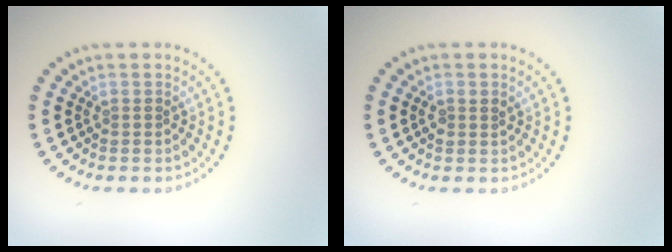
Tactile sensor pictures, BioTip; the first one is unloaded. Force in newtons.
{"total": 1.0, "press": 0.9, "slide": 0.4}